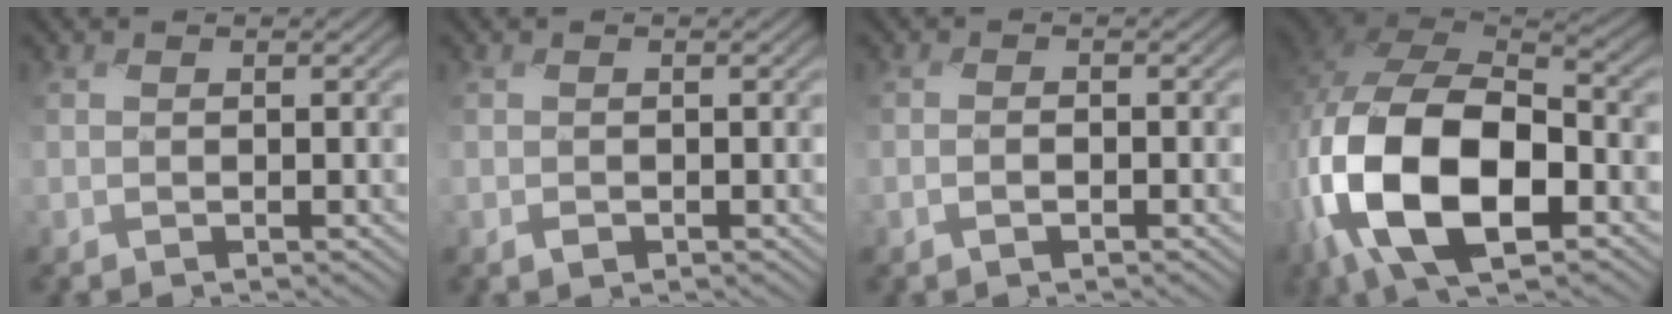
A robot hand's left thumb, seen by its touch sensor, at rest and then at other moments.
{"total": 0.7, "force": [-0.4, 0.5, 0.2], "torque": [-0.005, -0.002, -0.009]}
{"total": 0.9, "force": [-0.8, 0.1, 0.5], "torque": [-0.008, 0.002, -0.019]}
{"total": 16.1, "force": [-5.1, 9.3, 12.1], "torque": [-0.264, -0.036, -0.092]}